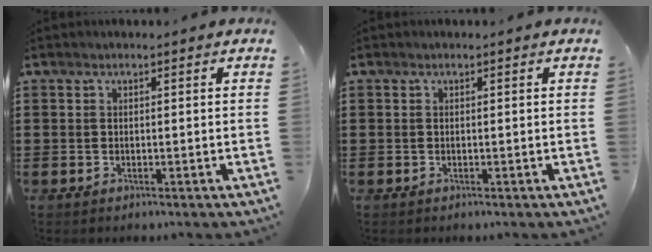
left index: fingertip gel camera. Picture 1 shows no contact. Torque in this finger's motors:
{"motor_torque": [0.03, 0.00, -0.02, -0.01]}